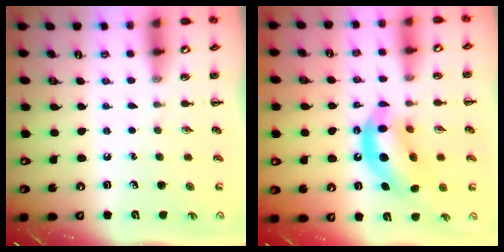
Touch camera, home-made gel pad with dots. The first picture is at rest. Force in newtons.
{"total": 13.4, "press": 12.9, "slide": 3.7}